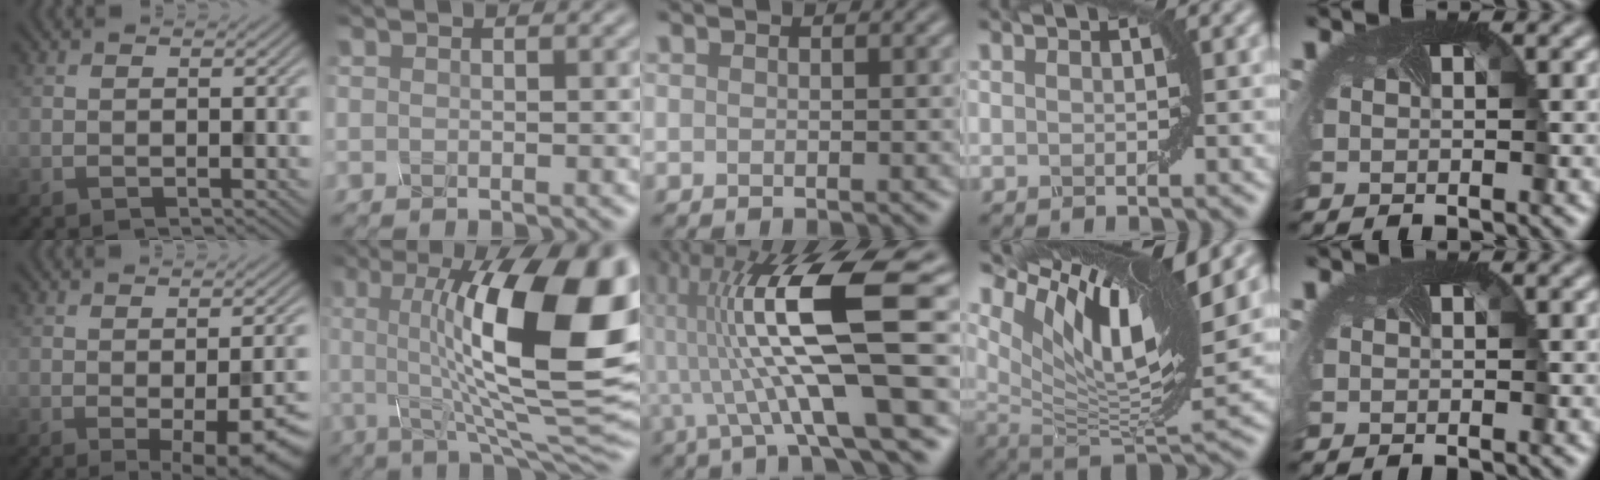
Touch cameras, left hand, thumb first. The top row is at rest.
{"thumb": {"total": 8.2, "force": [-2.6, 2.5, 7.3], "torque": [-0.100, -0.016, -0.024]}, "index": {"total": 17.2, "force": [3.1, 5.1, 16.1], "torque": [-0.229, 0.002, 0.046]}, "middle": {"total": 12.7, "force": [1.0, 2.5, 12.4], "torque": [-0.227, 0.020, 0.029]}, "ring": {"total": 12.5, "force": [6.2, 3.9, 10.2], "torque": [-0.189, 0.003, 0.120]}}